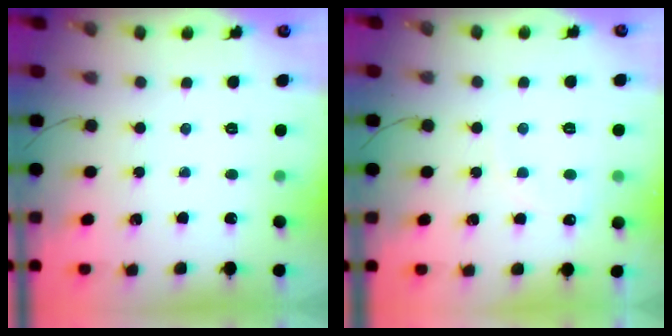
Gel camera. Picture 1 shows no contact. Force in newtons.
{"total": 6.8, "press": 6.7, "slide": 1.2}